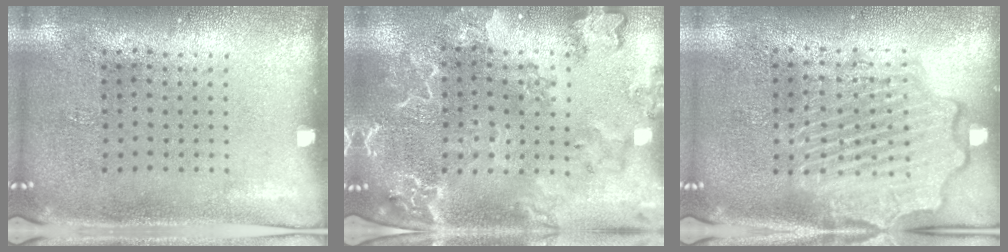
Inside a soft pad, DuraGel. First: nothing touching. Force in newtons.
{"total": 2.6, "press": 2.5, "slide": 0.9}
{"total": 4.4, "press": 4.4, "slide": 0.5}